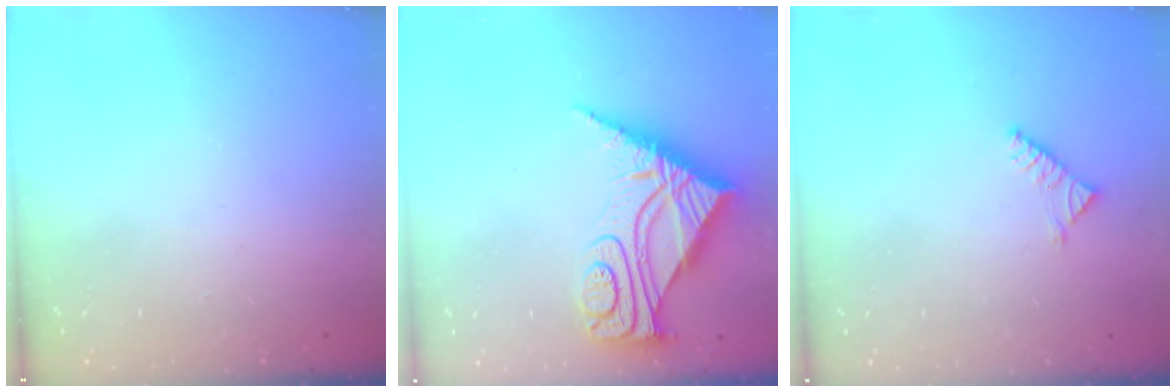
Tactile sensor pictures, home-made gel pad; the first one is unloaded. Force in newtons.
{"total": 13.6, "press": 13.5, "slide": 1.4}
{"total": 3.6, "press": 3.5, "slide": 0.6}